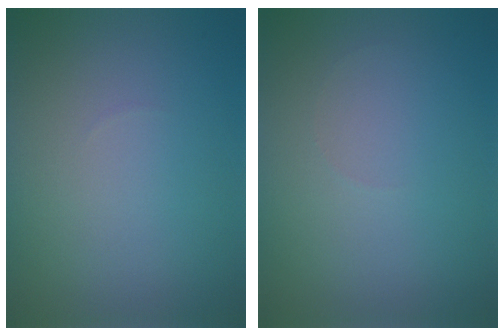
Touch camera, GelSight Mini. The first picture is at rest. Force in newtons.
{"total": 0.0}